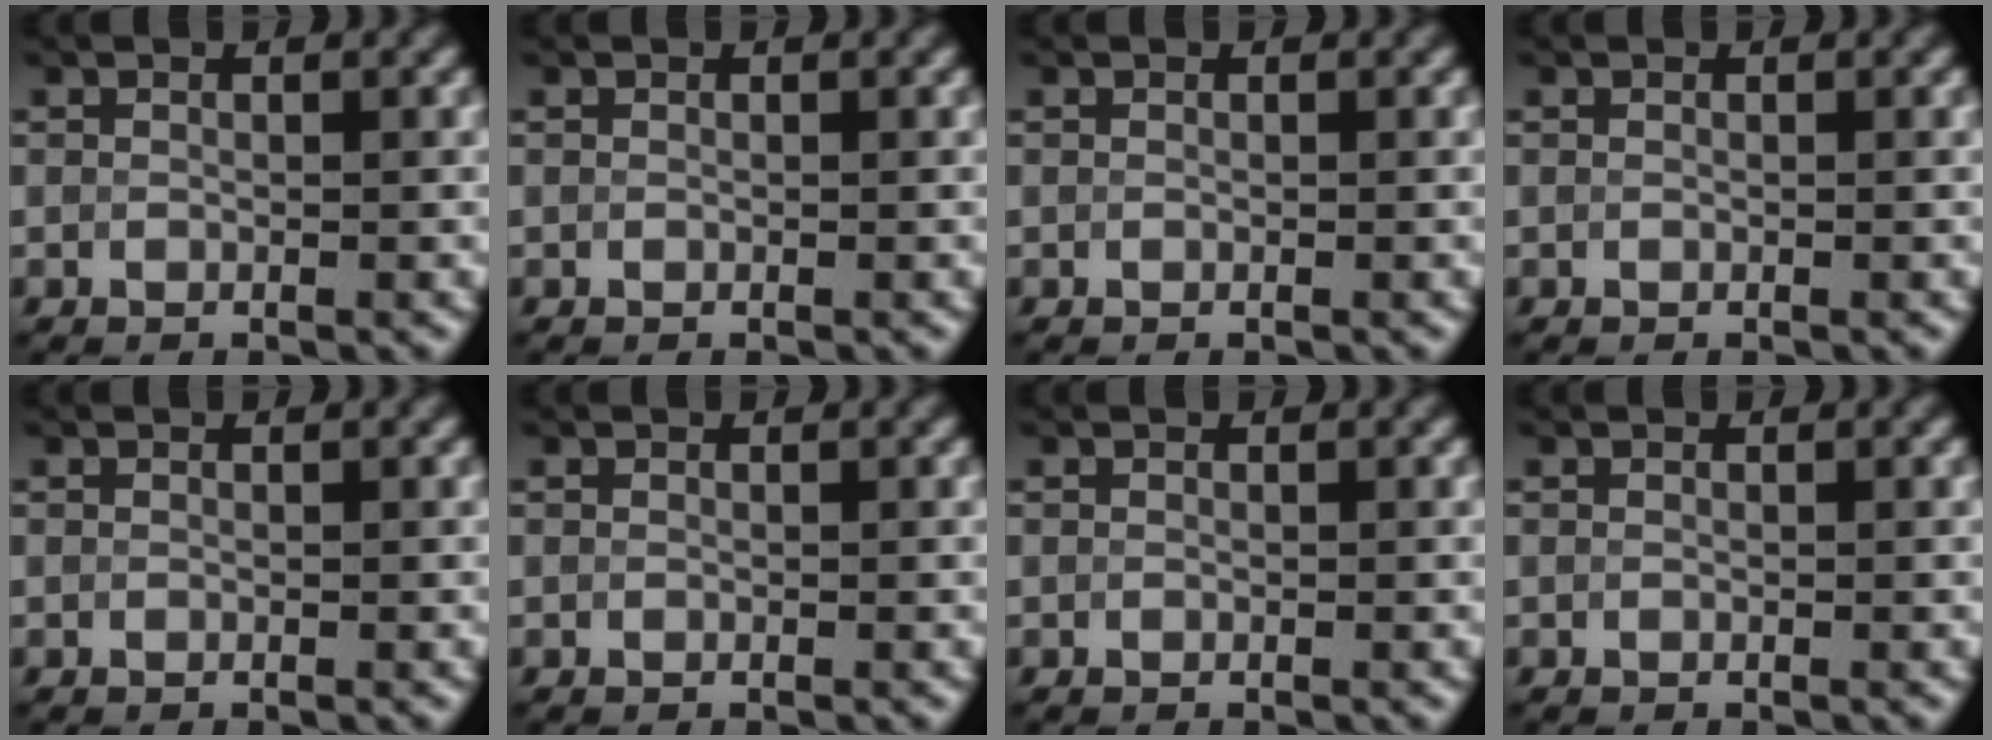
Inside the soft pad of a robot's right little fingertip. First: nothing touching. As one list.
[{"total": 0.0}, {"total": 0.0}, {"total": 0.0}, {"total": 0.0}, {"total": 0.0}, {"total": 0.0}, {"total": 0.0}]